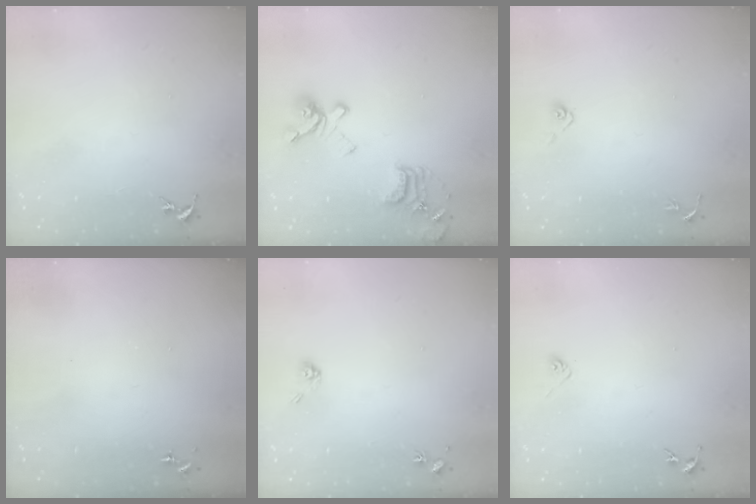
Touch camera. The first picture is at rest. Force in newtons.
{"total": 18.0, "press": 17.9, "slide": 1.9}
{"total": 4.0, "press": 3.4, "slide": 2.0}
{"total": 0.0}
{"total": 5.0, "press": 4.6, "slide": 1.7}
{"total": 3.8, "press": 3.7, "slide": 1.0}